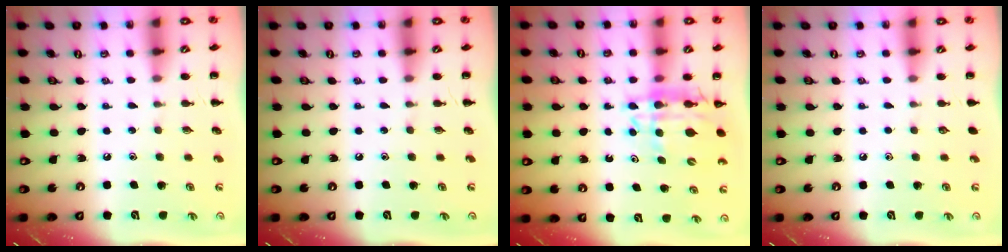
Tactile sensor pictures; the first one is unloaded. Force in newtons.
{"total": 0.0}
{"total": 12.2, "press": 11.5, "slide": 4.0}
{"total": 0.0}